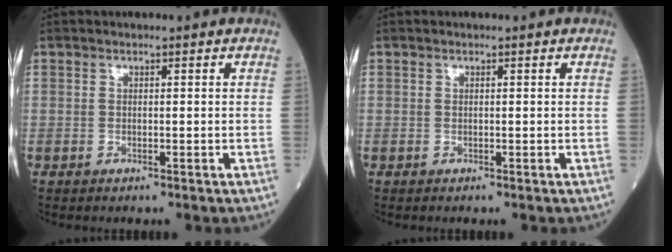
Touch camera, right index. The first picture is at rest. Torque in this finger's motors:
{"motor_torque": [-0.06, 0.05, -0.05, -0.01]}